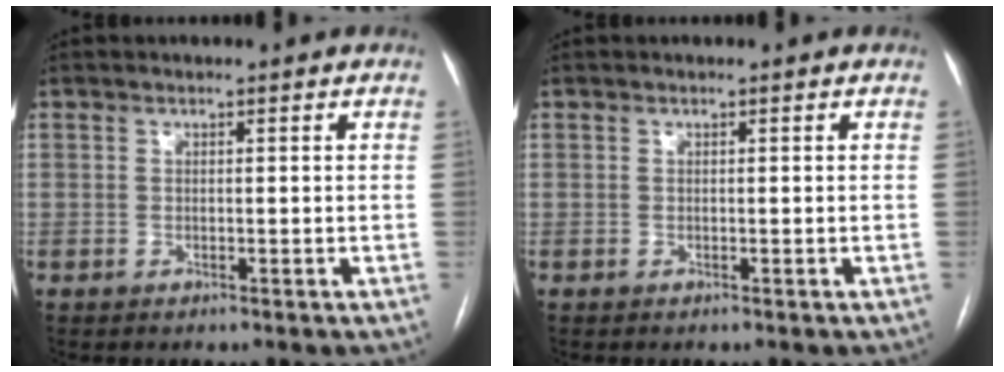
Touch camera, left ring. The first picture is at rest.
{"total": 0.0}